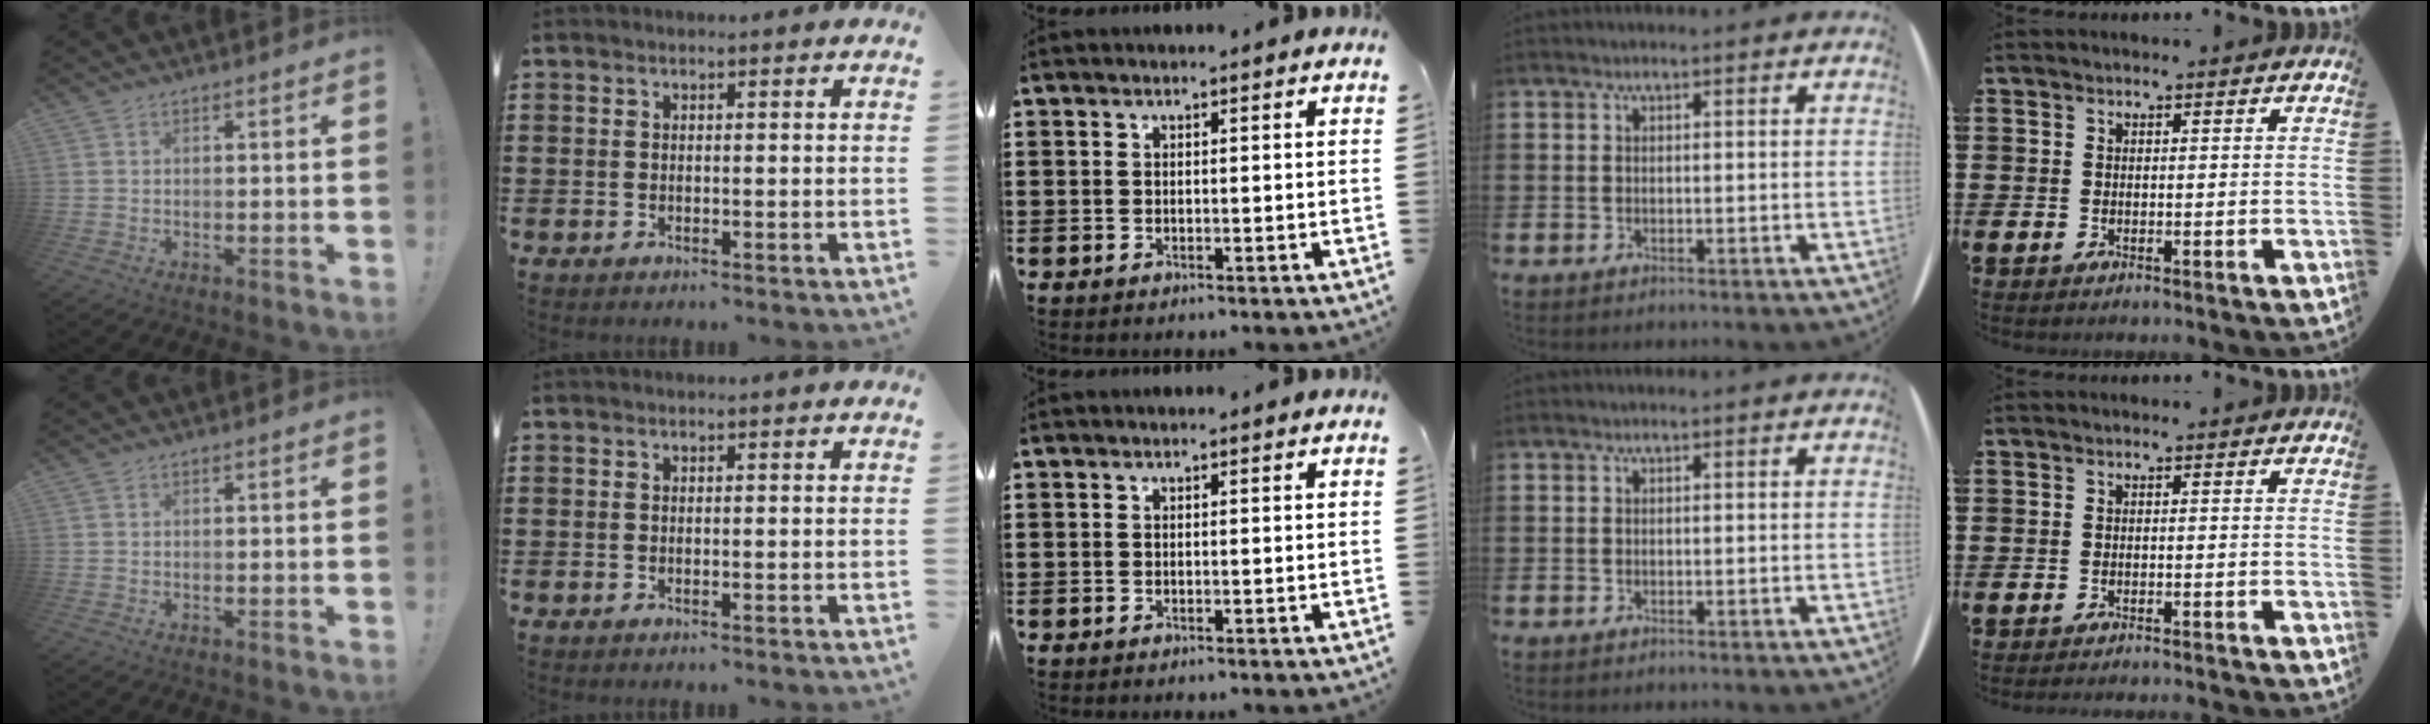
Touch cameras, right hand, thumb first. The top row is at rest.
{"little": {"total": 0.9, "force": [-0.9, -0.2, 0.0], "torque": [0.001, -0.001, -0.018]}}